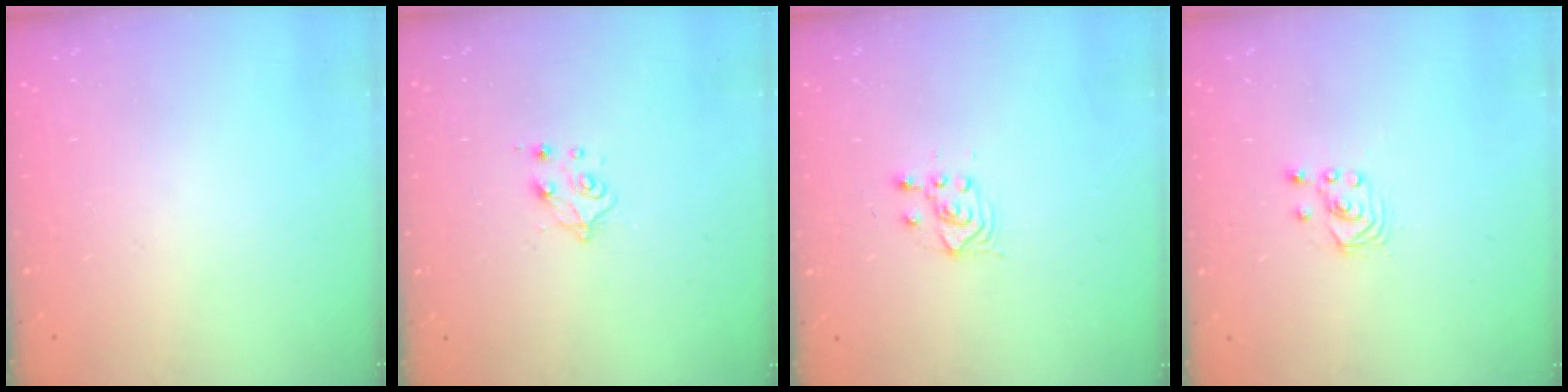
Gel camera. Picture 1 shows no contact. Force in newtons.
{"total": 5.5, "press": 5.4, "slide": 0.6}
{"total": 3.0, "press": 2.6, "slide": 1.3}
{"total": 2.1, "press": 2.1, "slide": 0.3}